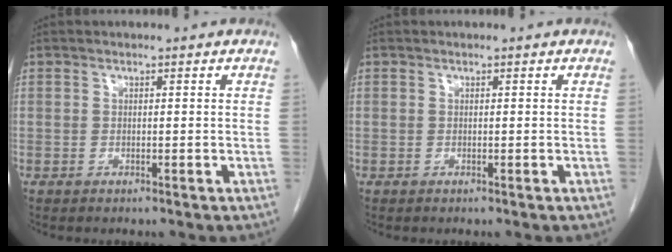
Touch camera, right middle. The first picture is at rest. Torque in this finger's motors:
{"motor_torque": [-0.19, 0.01, -0.03, 0.00]}